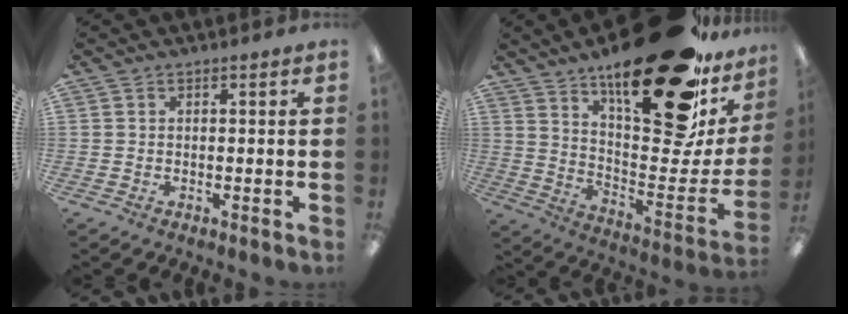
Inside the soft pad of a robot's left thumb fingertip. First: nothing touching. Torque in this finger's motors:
{"motor_torque": [1.70, 1.13, 1.68, -1.13, 0.36]}